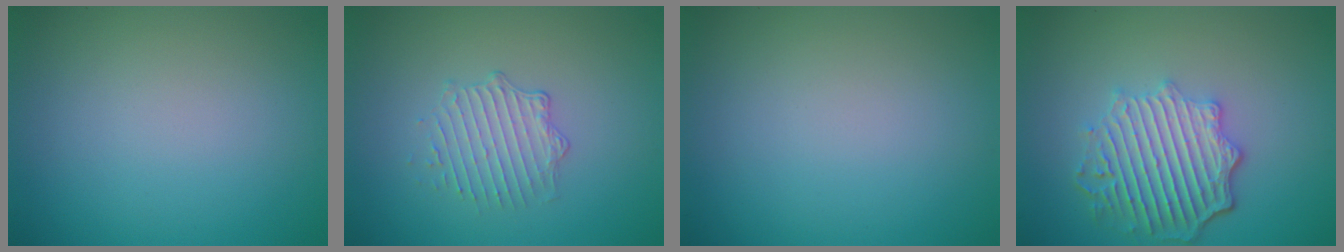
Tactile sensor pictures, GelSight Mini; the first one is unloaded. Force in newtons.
{"total": 1.9, "press": 1.4, "slide": 1.4}
{"total": 0.0}
{"total": 5.8, "press": 4.6, "slide": 3.6}